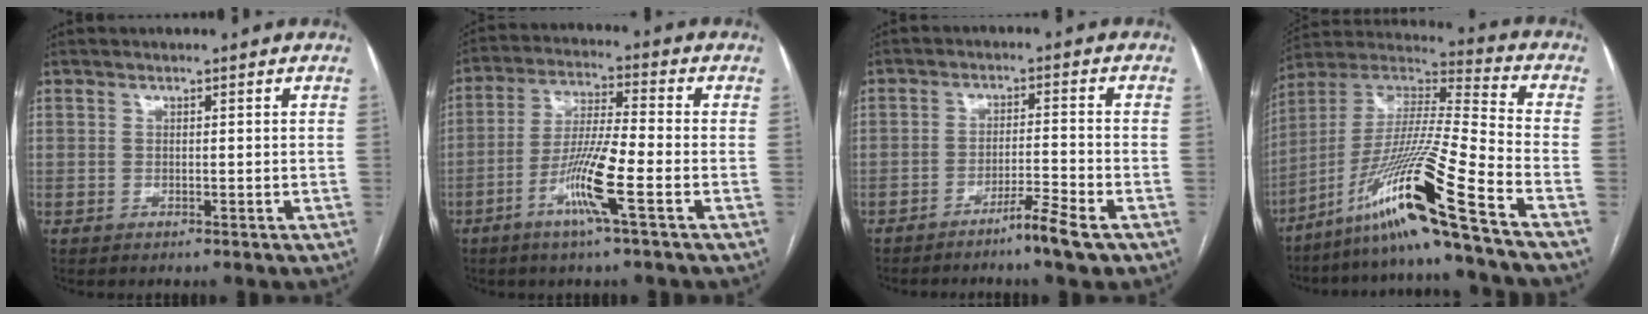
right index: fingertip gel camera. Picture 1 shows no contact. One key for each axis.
{"total": 9.9, "fx": -4.2, "fy": -0.3, "fz": 9.0, "tx": -0.176, "ty": -0.009, "tz": -0.086}
{"total": 5.4, "fx": -3.8, "fy": -0.5, "fz": 3.8, "tx": -0.060, "ty": -0.008, "tz": -0.069}
{"total": 20.0, "fx": -12.0, "fy": -2.4, "fz": 15.8, "tx": -0.329, "ty": -0.019, "tz": -0.225}